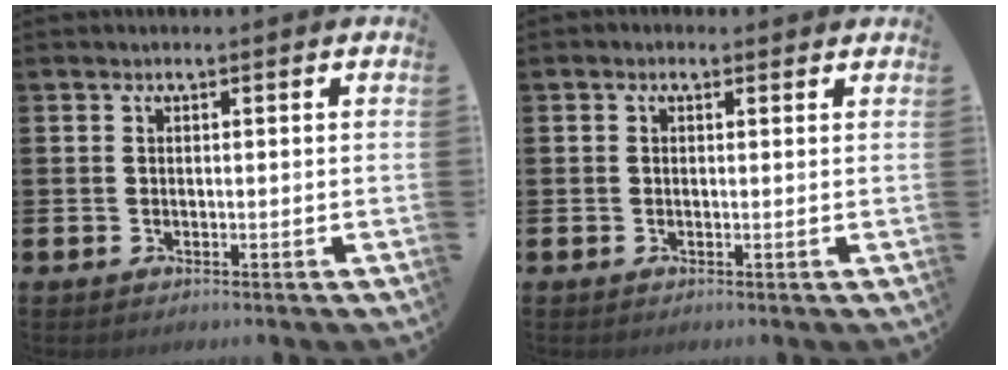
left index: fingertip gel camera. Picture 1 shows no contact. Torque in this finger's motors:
{"motor_torque": [1.56, -0.58, 0.64, 0.10]}